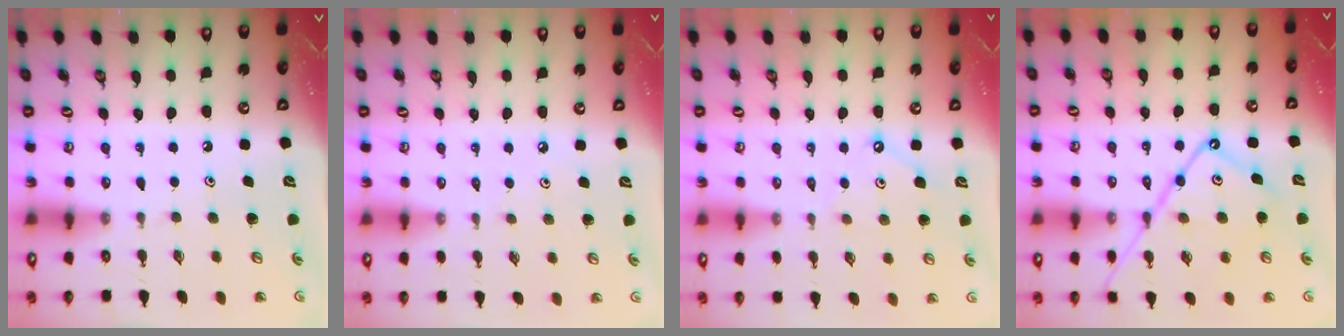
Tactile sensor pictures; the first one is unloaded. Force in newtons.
{"total": 1.9, "press": 1.8, "slide": 0.4}
{"total": 3.7, "press": 3.6, "slide": 0.5}
{"total": 15.9, "press": 15.9, "slide": 1.7}